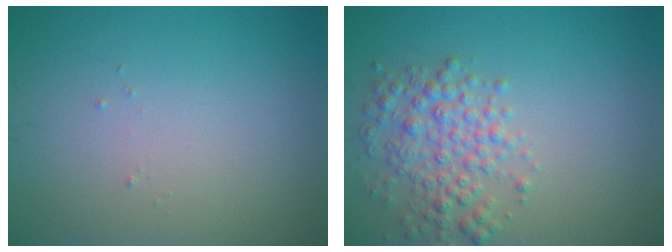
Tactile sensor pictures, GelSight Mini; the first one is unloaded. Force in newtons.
{"total": 3.7, "press": 3.7, "slide": 0.1}